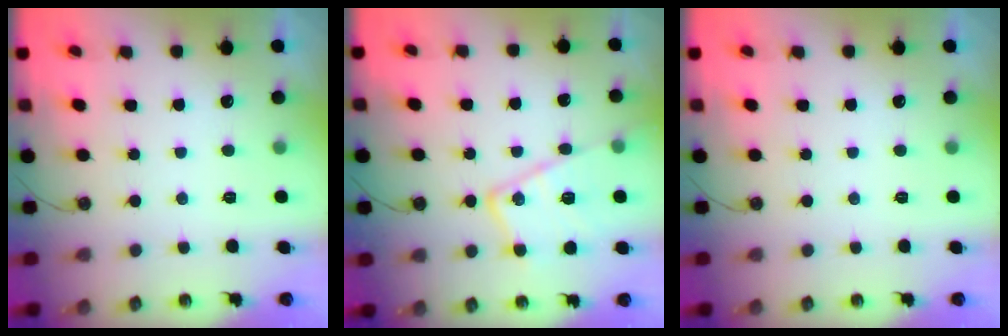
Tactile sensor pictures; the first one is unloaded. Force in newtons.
{"total": 18.0, "press": 17.9, "slide": 1.7}
{"total": 0.0}